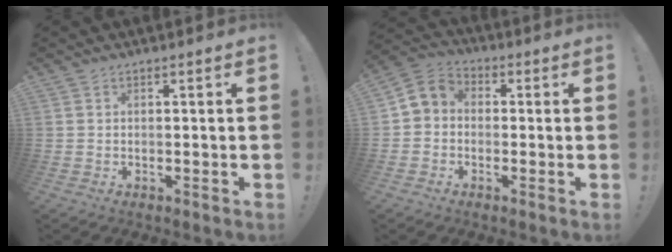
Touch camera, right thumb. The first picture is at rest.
{"total": 5.6, "force": [-1.9, 4.7, 2.3], "torque": [-0.053, 0.022, -0.034]}